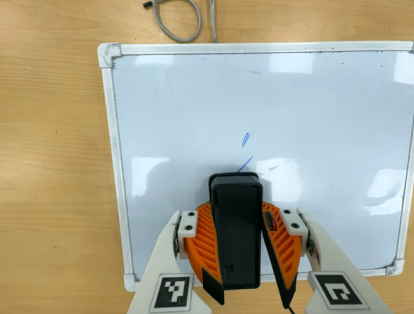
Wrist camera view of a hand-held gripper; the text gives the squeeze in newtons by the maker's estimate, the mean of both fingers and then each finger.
{"total": 10.9, "left": 10.5, "right": 11.4}